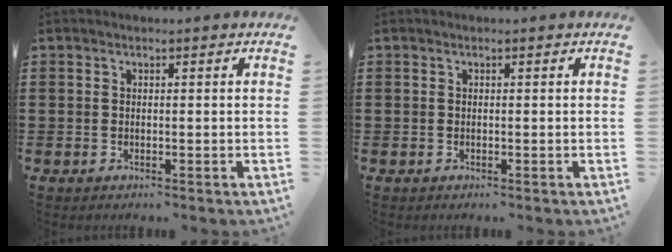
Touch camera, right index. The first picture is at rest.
{"total": 0.0}